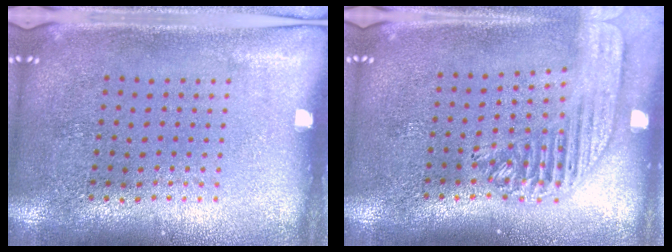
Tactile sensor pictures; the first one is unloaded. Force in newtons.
{"total": 1.9, "press": 1.7, "slide": 0.9}